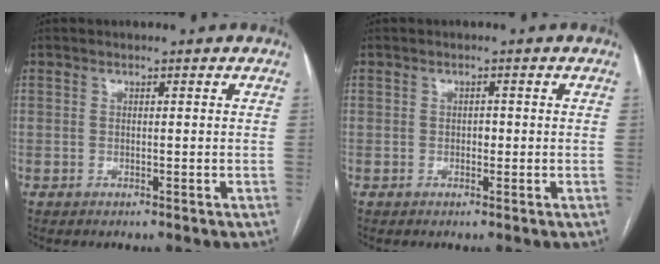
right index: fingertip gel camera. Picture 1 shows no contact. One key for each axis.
{"total": 1.0, "fx": -0.1, "fy": 0.7, "fz": 0.7, "tx": -0.008, "ty": 0.003, "tz": -0.003}